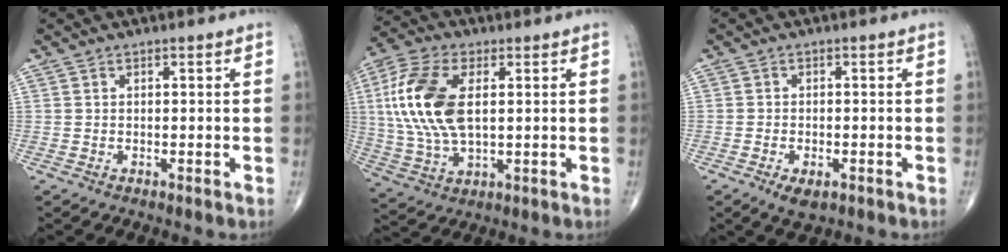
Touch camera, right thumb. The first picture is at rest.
{"total": 16.2, "force": [2.7, 8.3, 13.6], "torque": [-0.296, 0.003, 0.052]}
{"total": 3.6, "force": [-1.8, 1.8, 2.6], "torque": [-0.044, 0.000, -0.026]}